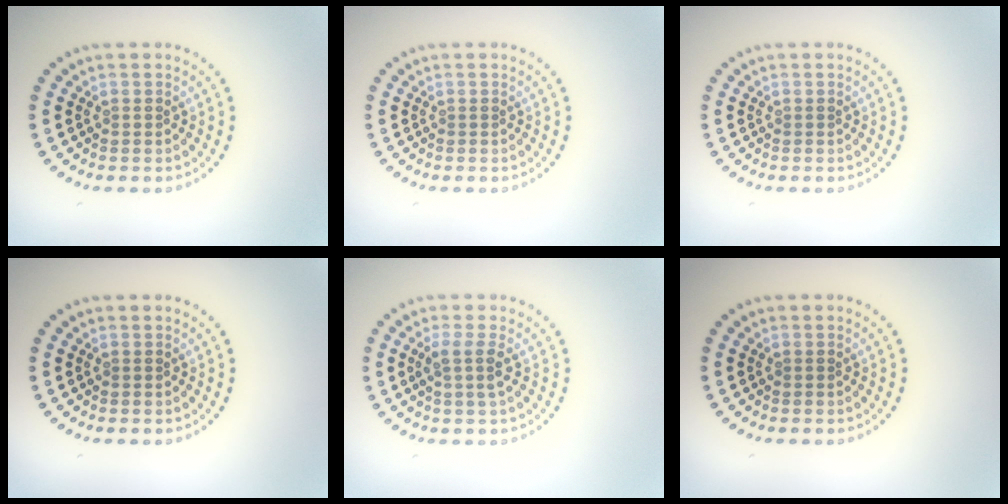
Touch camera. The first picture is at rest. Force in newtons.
{"total": 0.0}
{"total": 0.0}
{"total": 0.0}
{"total": 1.8, "press": 1.4, "slide": 1.1}
{"total": 0.0}